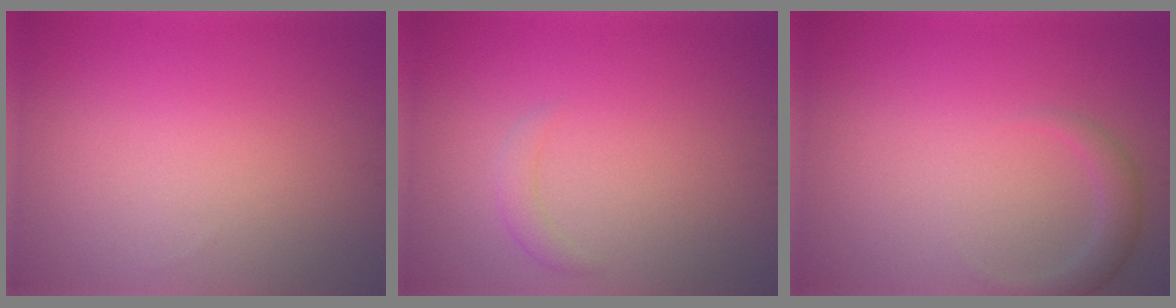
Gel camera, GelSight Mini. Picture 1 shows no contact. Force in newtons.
{"total": 1.3, "press": 1.3, "slide": 0.1}
{"total": 1.9, "press": 1.9, "slide": 0.1}